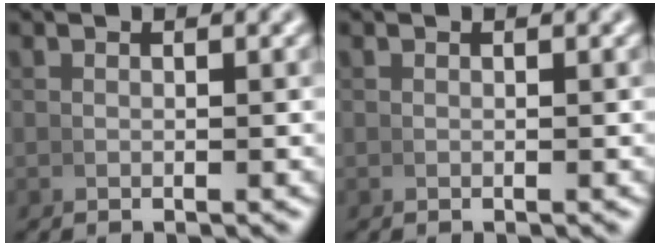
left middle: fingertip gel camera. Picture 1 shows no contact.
{"total": 0.0}